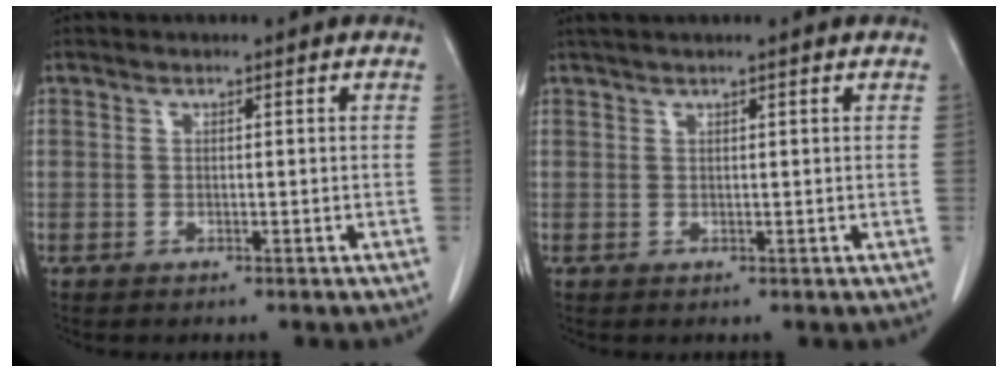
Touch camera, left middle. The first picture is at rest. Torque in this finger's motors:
{"motor_torque": [0.07, -0.05, 0.08, 0.01]}